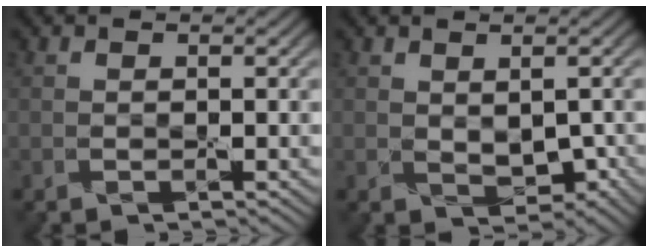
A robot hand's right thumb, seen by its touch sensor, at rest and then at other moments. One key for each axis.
{"total": 2.1, "fx": 0.1, "fy": 1.3, "fz": 1.7, "tx": -0.034, "ty": -0.004, "tz": 0.010}